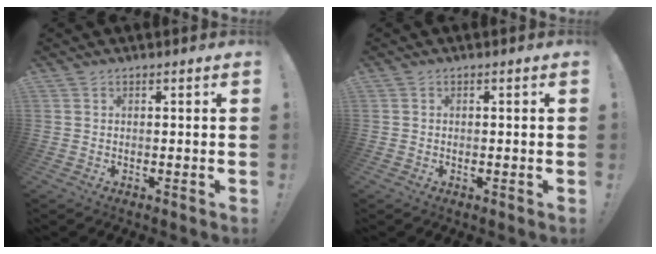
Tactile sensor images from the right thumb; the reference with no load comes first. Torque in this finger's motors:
{"motor_torque": [-0.07, 0.10, 0.01, 0.01, 0.00]}